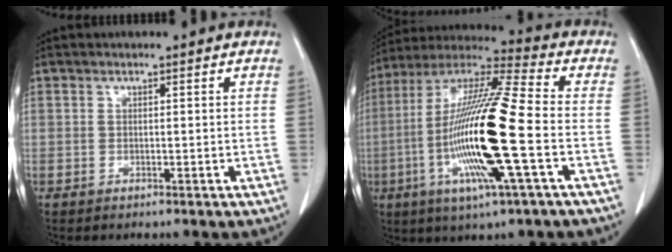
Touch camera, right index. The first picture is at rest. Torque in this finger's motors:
{"motor_torque": [2.14, 0.00, 1.06, 0.21]}